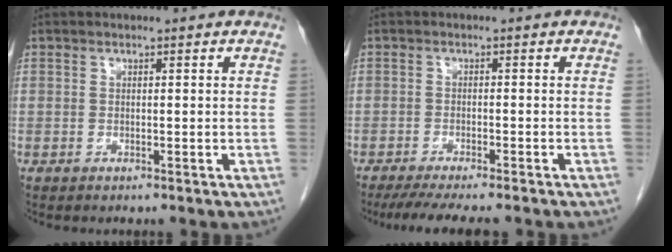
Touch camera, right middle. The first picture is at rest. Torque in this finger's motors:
{"motor_torque": [0.54, -0.47, 0.09, 0.02]}